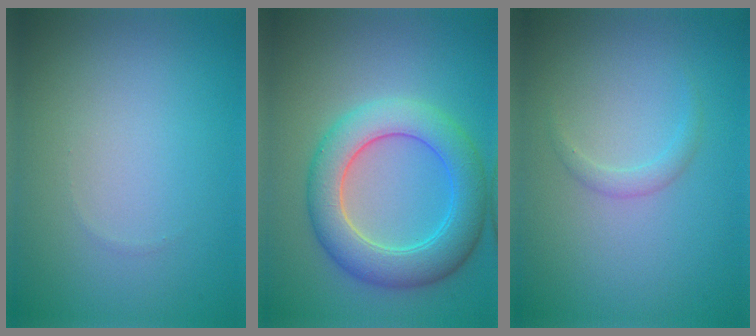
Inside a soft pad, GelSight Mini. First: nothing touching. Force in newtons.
{"total": 6.5, "press": 6.5, "slide": 0.3}
{"total": 1.1, "press": 1.1, "slide": 0.0}